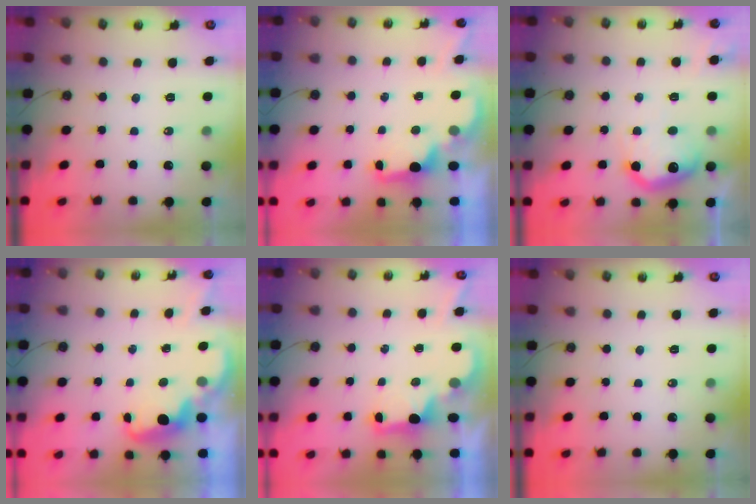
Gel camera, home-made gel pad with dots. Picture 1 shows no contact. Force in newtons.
{"total": 1.8, "press": 1.6, "slide": 0.7}
{"total": 15.2, "press": 15.2, "slide": 0.9}
{"total": 2.7, "press": 2.6, "slide": 0.8}
{"total": 2.1, "press": 2.0, "slide": 0.7}
{"total": 0.0}